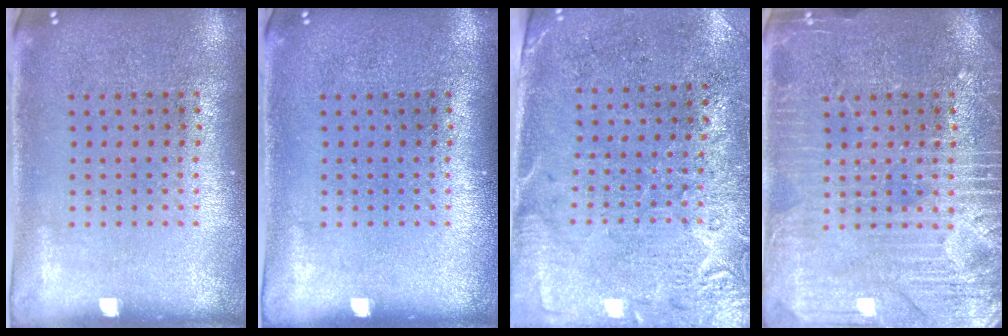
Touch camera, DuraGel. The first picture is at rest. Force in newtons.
{"total": 0.0}
{"total": 2.7, "press": 2.4, "slide": 1.4}
{"total": 5.2, "press": 5.1, "slide": 0.7}